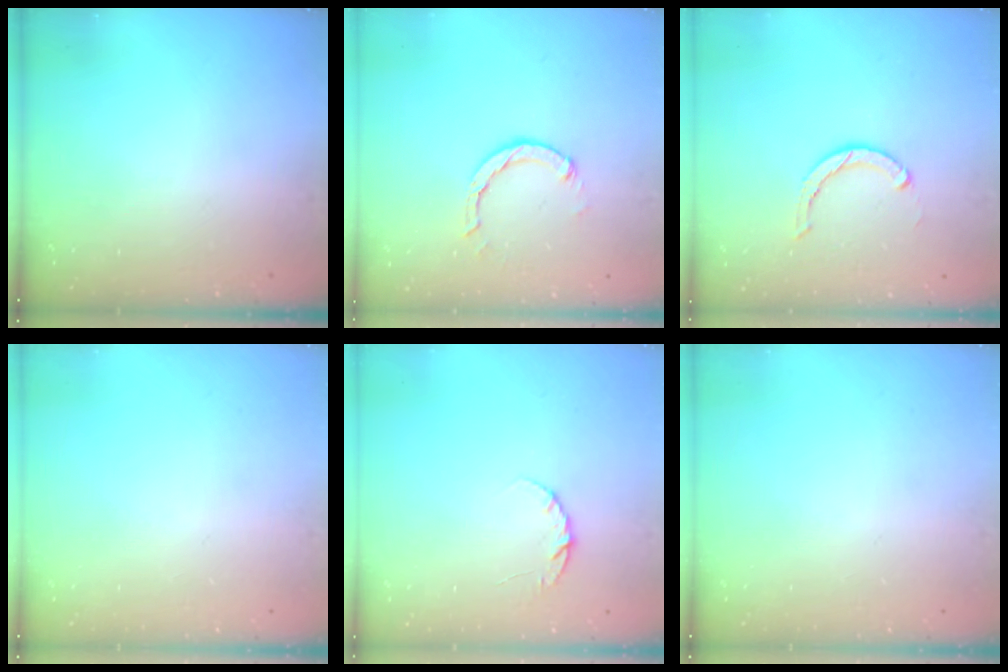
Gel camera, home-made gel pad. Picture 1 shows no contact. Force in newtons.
{"total": 3.4, "press": 3.4, "slide": 0.4}
{"total": 3.5, "press": 3.4, "slide": 0.5}
{"total": 0.0}
{"total": 4.8, "press": 4.7, "slide": 0.6}
{"total": 0.0}